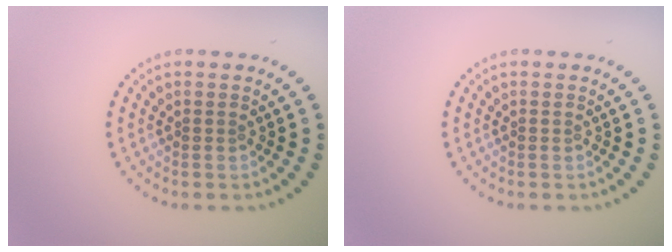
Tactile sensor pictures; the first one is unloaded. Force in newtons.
{"total": 0.0}